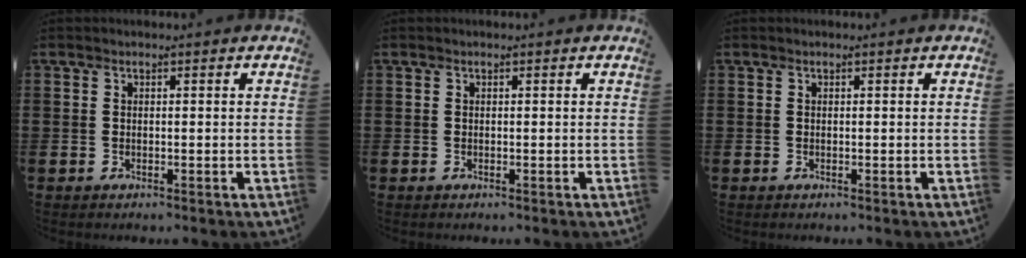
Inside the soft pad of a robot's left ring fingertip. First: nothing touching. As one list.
[{"total": 0.0}, {"total": 0.0}]